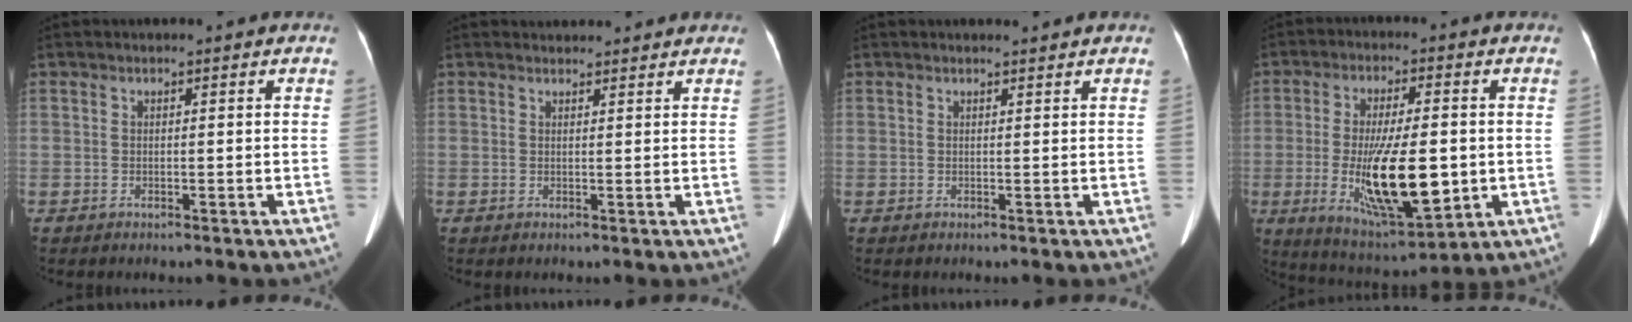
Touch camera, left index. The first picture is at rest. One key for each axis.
{"total": 4.1, "fx": 4.0, "fy": 0.9, "fz": 0.5, "tx": -0.009, "ty": 0.022, "tz": 0.047}
{"total": 1.3, "fx": 1.3, "fy": -0.2, "fz": 0.2, "tx": -0.007, "ty": -0.005, "tz": 0.020}
{"total": 14.6, "fx": -2.2, "fy": 3.9, "fz": 13.9, "tx": -0.251, "ty": -0.025, "tz": -0.024}